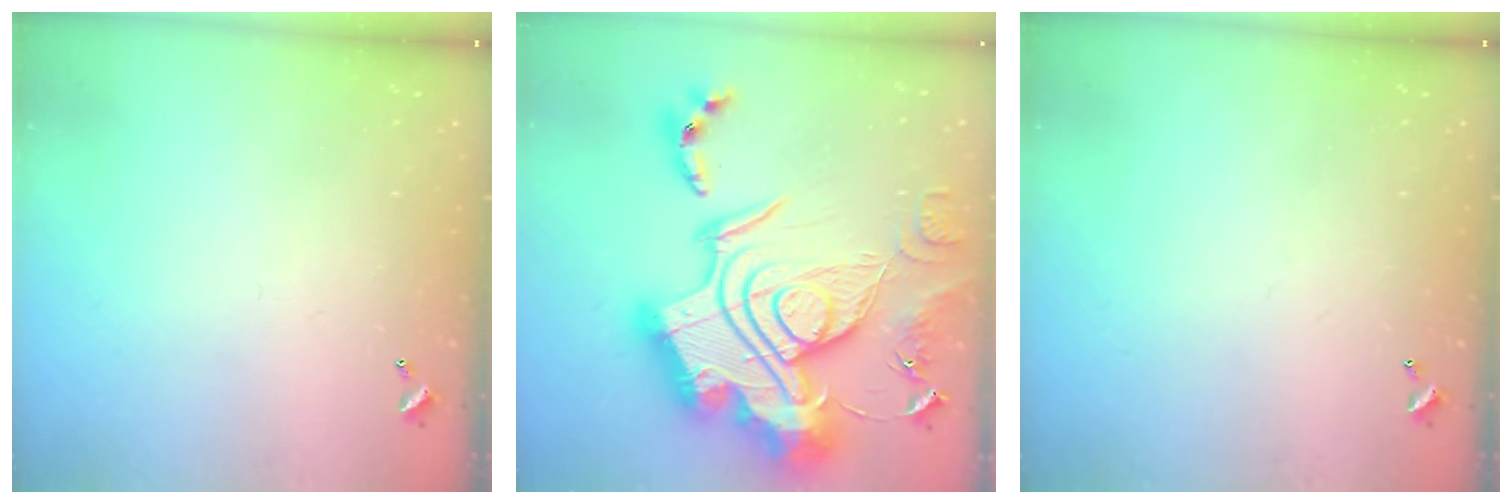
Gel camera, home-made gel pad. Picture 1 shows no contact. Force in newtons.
{"total": 0.6, "press": 0.6, "slide": 0.0}
{"total": 0.0}